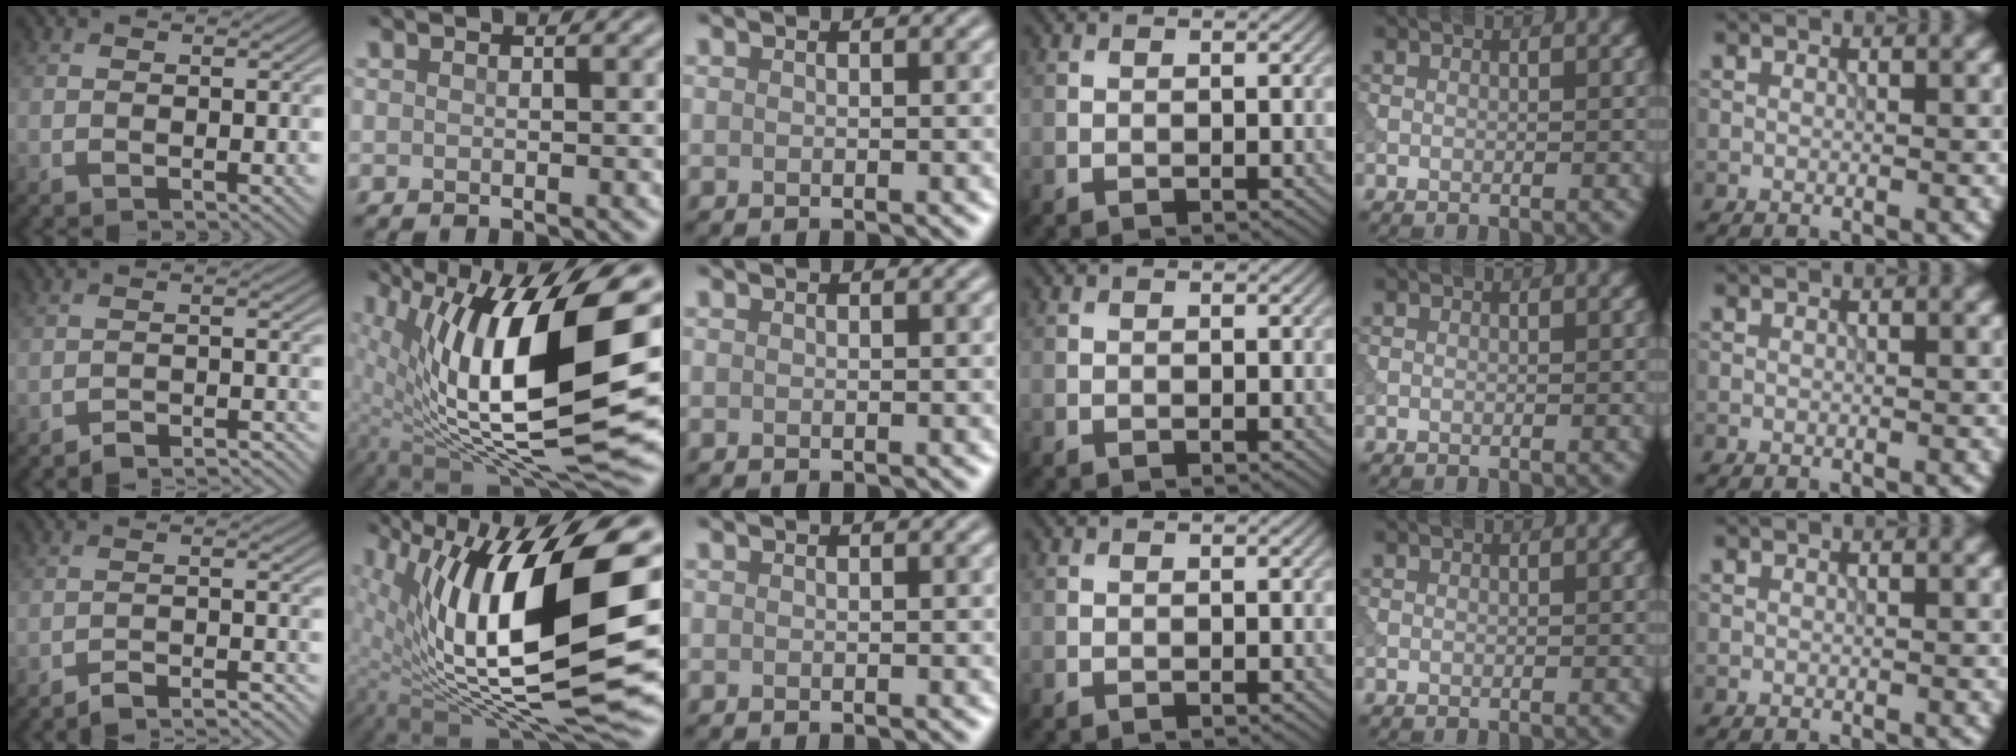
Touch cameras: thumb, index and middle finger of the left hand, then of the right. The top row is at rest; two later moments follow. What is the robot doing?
{"motion": "extract", "object": "tissue"}